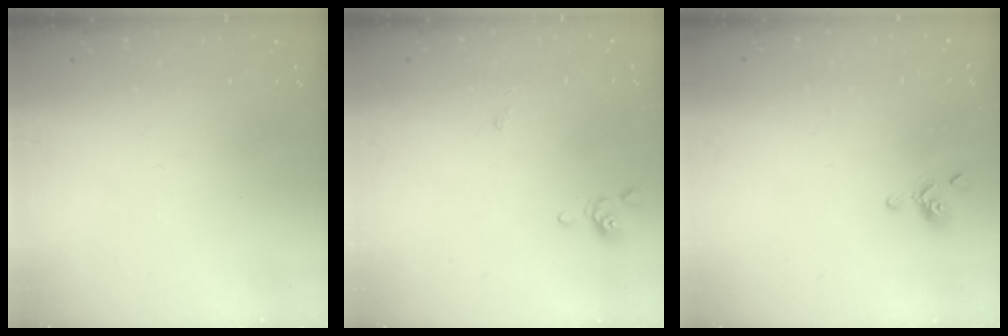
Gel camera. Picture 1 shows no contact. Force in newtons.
{"total": 0.0}
{"total": 0.0}